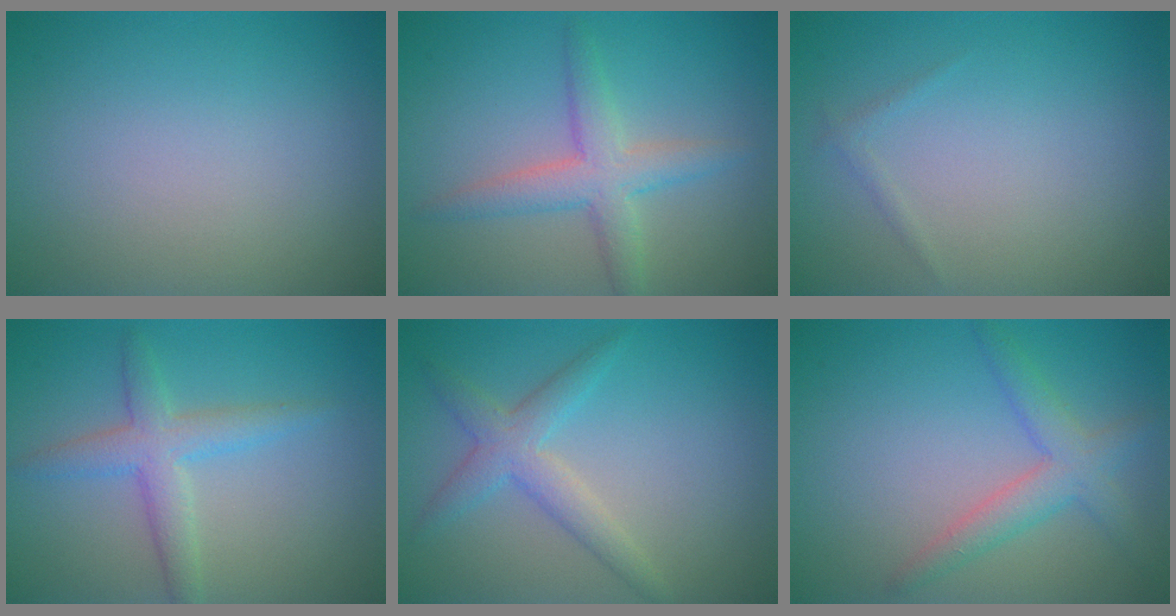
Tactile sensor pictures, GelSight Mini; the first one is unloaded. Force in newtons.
{"total": 3.6, "press": 3.6, "slide": 0.2}
{"total": 0.6, "press": 0.6, "slide": 0.0}
{"total": 3.4, "press": 3.4, "slide": 0.1}
{"total": 3.2, "press": 3.2, "slide": 0.0}
{"total": 3.2, "press": 3.2, "slide": 0.2}